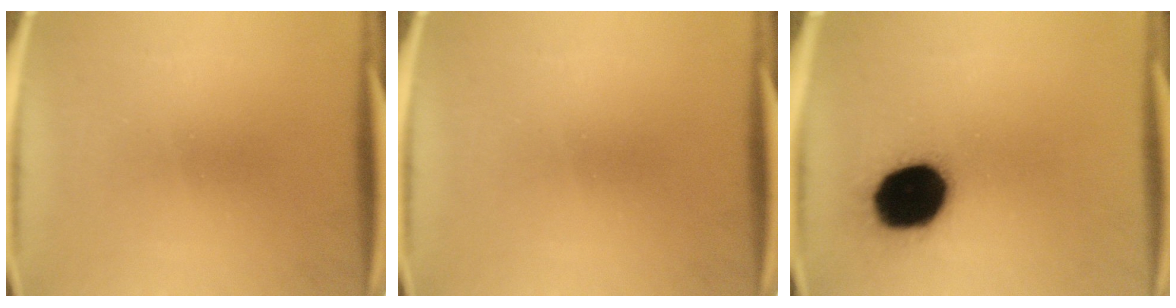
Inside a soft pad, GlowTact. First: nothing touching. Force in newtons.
{"total": 0.0}
{"total": 19.7}